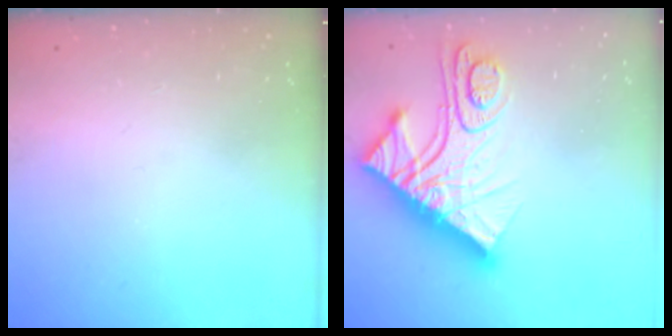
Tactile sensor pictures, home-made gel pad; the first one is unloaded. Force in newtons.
{"total": 21.9, "press": 21.8, "slide": 1.9}